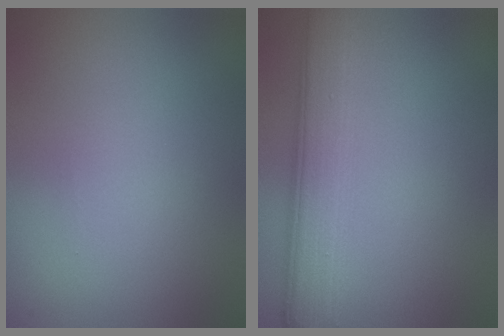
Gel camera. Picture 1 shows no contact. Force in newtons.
{"total": 5.8, "press": 5.8, "slide": 0.1}